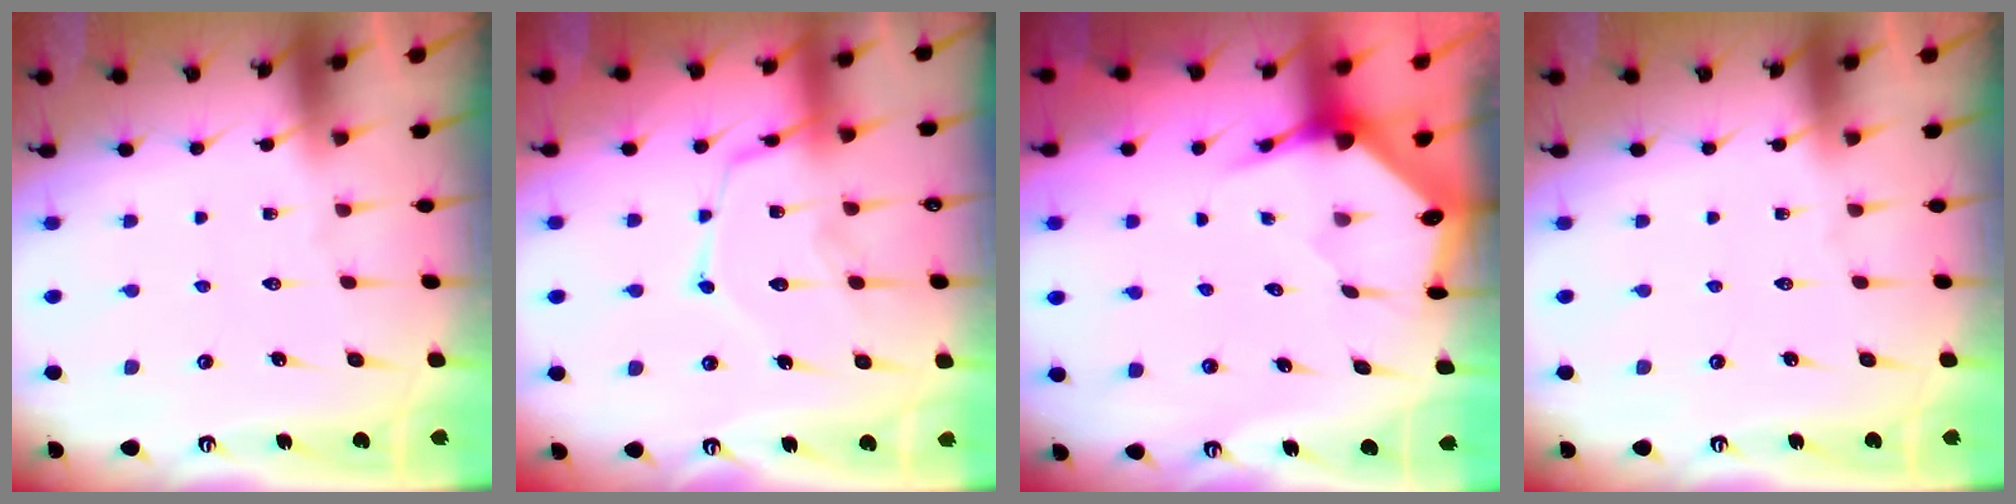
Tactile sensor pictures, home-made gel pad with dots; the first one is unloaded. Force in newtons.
{"total": 14.8, "press": 14.7, "slide": 1.3}
{"total": 3.6, "press": 3.6, "slide": 0.5}
{"total": 0.0}